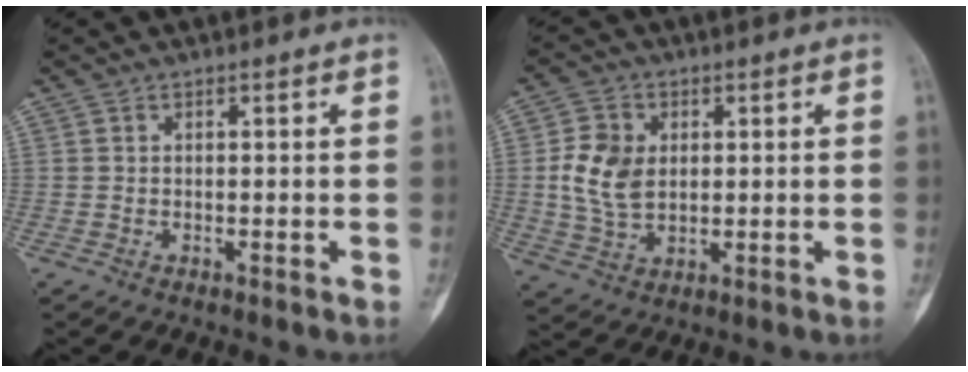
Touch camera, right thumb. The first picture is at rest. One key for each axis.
{"total": 8.7, "fx": 1.0, "fy": 6.2, "fz": 6.1, "tx": -0.108, "ty": -0.003, "tz": 0.026}